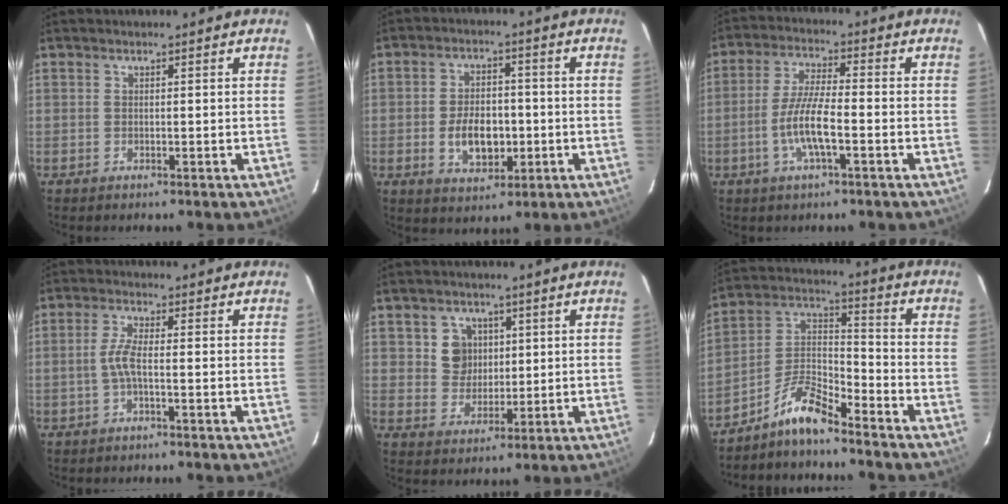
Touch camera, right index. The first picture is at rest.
{"total": 8.7, "force": [-1.9, 5.4, 6.6], "torque": [-0.125, 0.003, -0.022]}
{"total": 8.1, "force": [-2.8, 1.4, 7.4], "torque": [-0.151, -0.002, -0.056]}
{"total": 3.2, "force": [-1.0, 0.3, 3.1], "torque": [-0.070, 0.004, -0.020]}
{"total": 6.0, "force": [1.7, 5.5, 1.6], "torque": [-0.031, 0.014, 0.041]}
{"total": 8.6, "force": [-7.2, 1.5, 4.4], "torque": [-0.109, 0.031, -0.147]}